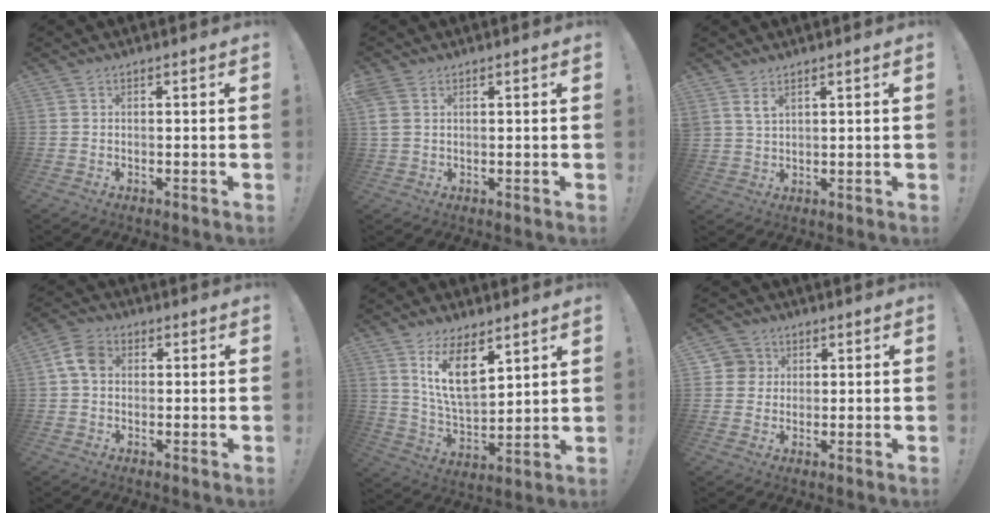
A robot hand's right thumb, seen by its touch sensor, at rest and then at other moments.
{"total": 3.7, "force": [1.7, 2.5, 2.1], "torque": [-0.054, 0.003, 0.034]}
{"total": 3.6, "force": [2.7, 1.7, 1.8], "torque": [-0.027, -0.017, 0.049]}
{"total": 7.2, "force": [1.3, 5.2, 4.8], "torque": [-0.091, 0.015, 0.029]}
{"total": 12.9, "force": [7.4, 5.9, 8.8], "torque": [-0.162, -0.040, 0.138]}
{"total": 5.2, "force": [1.3, 4.9, 0.7], "torque": [-0.014, -0.005, 0.027]}